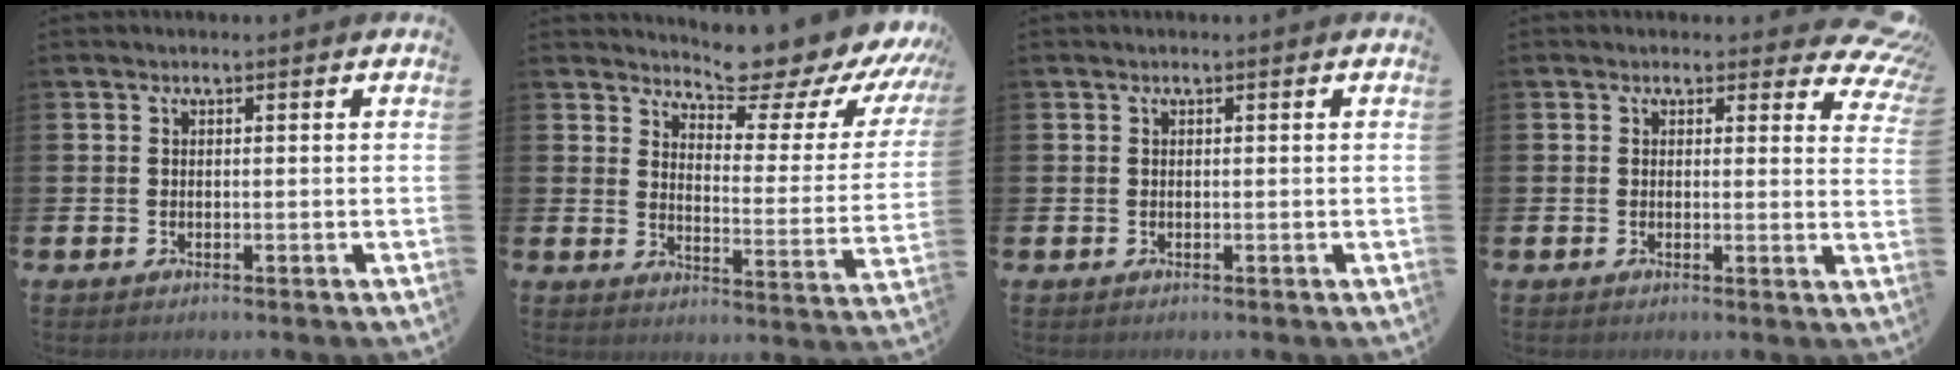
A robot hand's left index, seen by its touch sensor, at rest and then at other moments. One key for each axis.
{"total": 7.5, "fx": 7.0, "fy": 1.4, "fz": 2.4, "tx": -0.054, "ty": -0.060, "tz": 0.116}
{"total": 0.0}
{"total": 2.9, "fx": 2.0, "fy": 1.8, "fz": 1.1, "tx": -0.014, "ty": -0.014, "tz": 0.030}